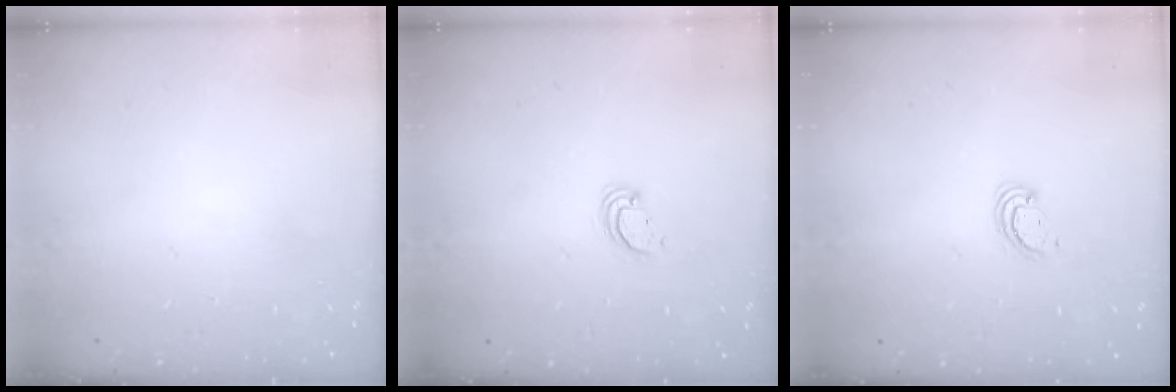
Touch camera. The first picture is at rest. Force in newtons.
{"total": 3.2, "press": 3.1, "slide": 0.3}
{"total": 2.6, "press": 2.6, "slide": 0.3}